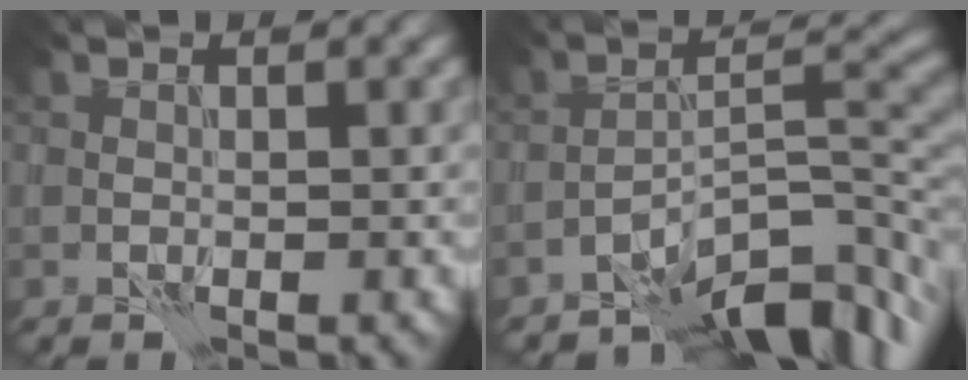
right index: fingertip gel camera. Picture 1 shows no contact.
{"total": 7.7, "force": [-5.7, 2.5, 4.6], "torque": [-0.047, 0.005, -0.107]}